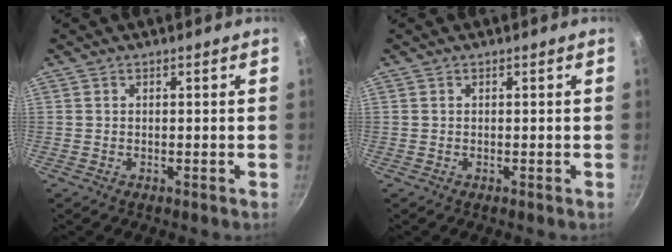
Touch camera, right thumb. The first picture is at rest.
{"total": 0.0}